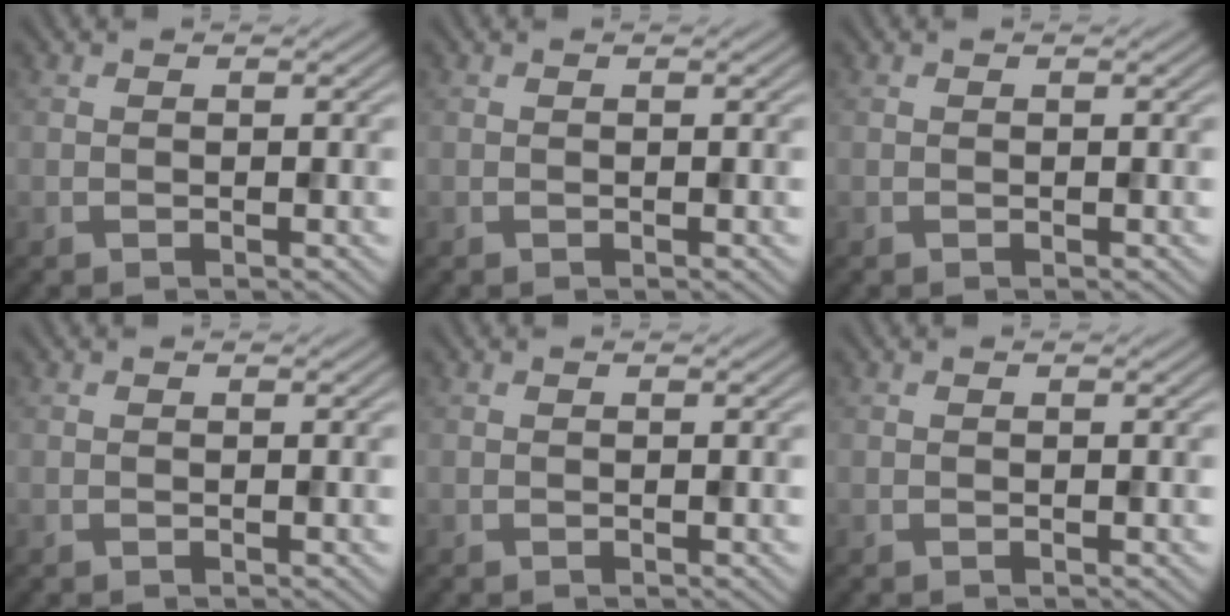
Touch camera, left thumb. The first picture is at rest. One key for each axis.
{"total": 0.0}
{"total": 0.0}
{"total": 0.0}
{"total": 0.0}
{"total": 0.0}